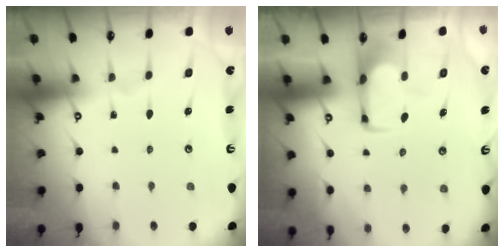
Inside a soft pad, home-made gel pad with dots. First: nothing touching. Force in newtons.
{"total": 1.9, "press": 1.9, "slide": 0.5}